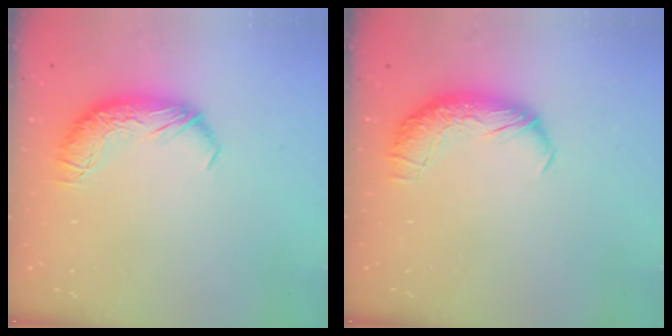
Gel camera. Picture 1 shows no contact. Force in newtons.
{"total": 2.4, "press": 1.0, "slide": 2.2}